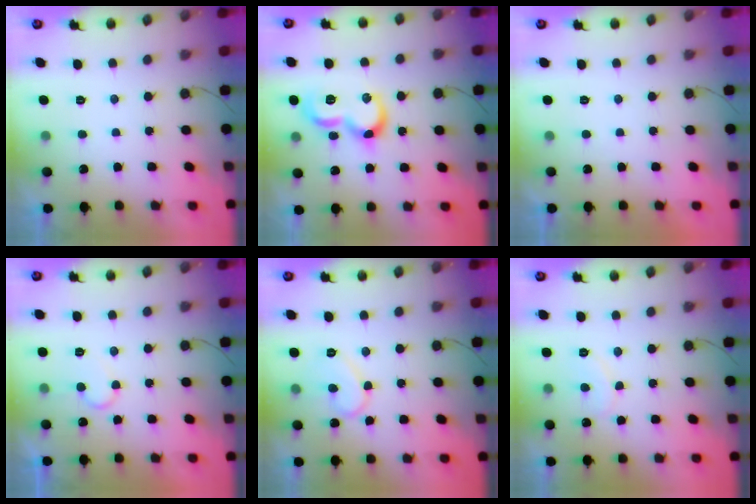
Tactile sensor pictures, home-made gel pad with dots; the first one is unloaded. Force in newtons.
{"total": 12.9, "press": 12.8, "slide": 1.1}
{"total": 1.7, "press": 1.7, "slide": 0.1}
{"total": 6.5, "press": 6.5, "slide": 0.4}
{"total": 9.5, "press": 9.4, "slide": 0.7}
{"total": 7.3, "press": 7.3, "slide": 0.5}